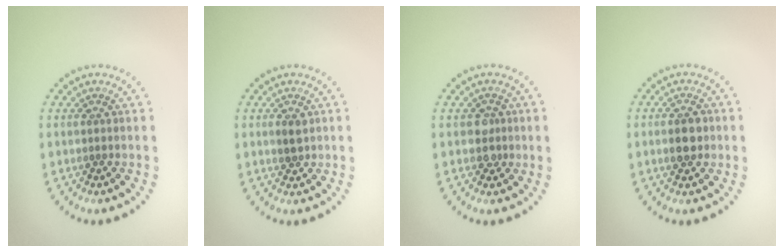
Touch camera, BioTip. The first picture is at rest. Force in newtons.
{"total": 1.3, "press": 1.2, "slide": 0.4}
{"total": 1.5, "press": 1.5, "slide": 0.5}
{"total": 2.8, "press": 2.7, "slide": 0.1}